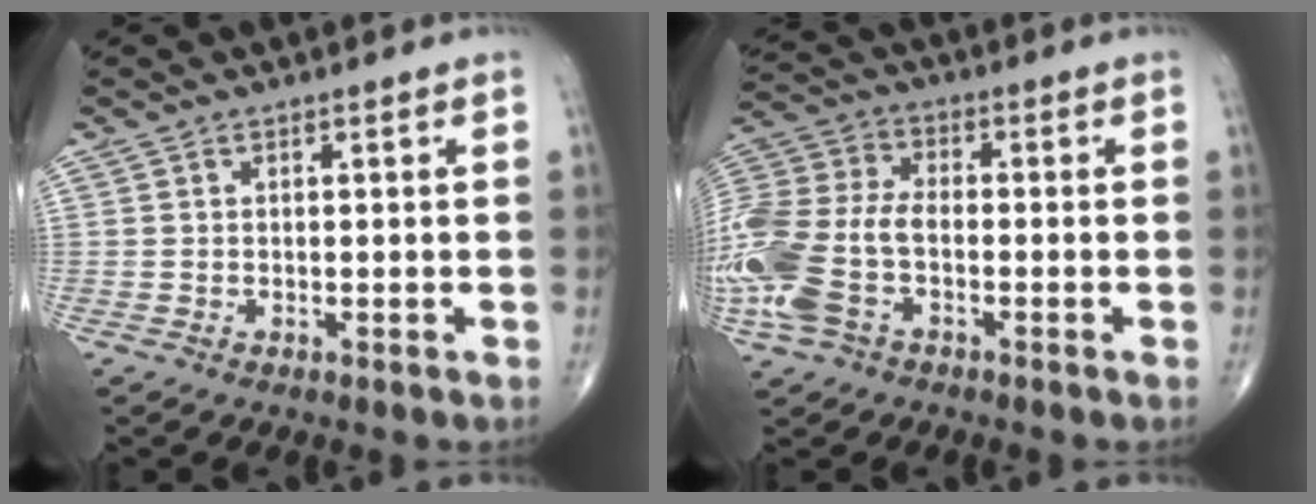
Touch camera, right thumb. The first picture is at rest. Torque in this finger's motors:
{"motor_torque": [1.74, 1.56, 1.68, -0.54, 0.49]}